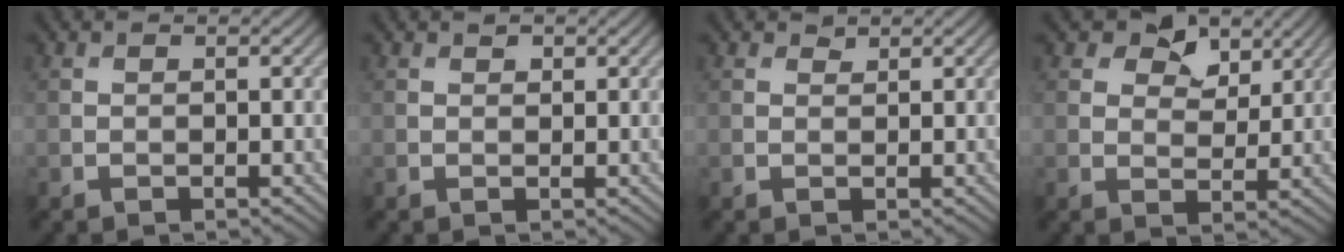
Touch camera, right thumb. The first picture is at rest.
{"total": 0.9, "force": [0.6, 0.5, 0.4], "torque": [-0.007, -0.001, 0.010]}
{"total": 0.8, "force": [0.7, 0.3, 0.1], "torque": [-0.002, -0.003, 0.015]}
{"total": 5.6, "force": [3.4, 3.4, 2.8], "torque": [-0.039, -0.006, 0.050]}